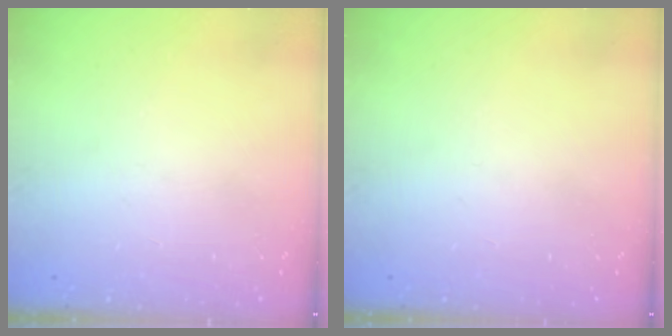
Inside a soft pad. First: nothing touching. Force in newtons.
{"total": 0.0}